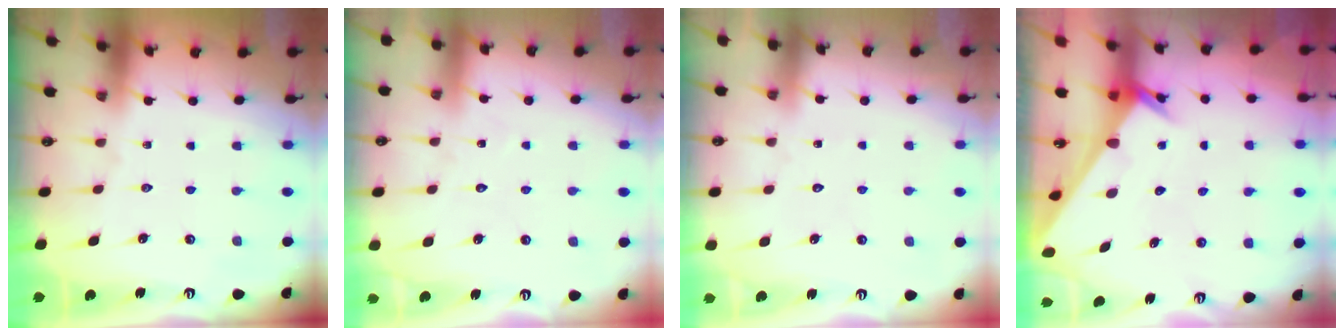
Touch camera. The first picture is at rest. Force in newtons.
{"total": 5.3, "press": 5.2, "slide": 0.4}
{"total": 3.1, "press": 3.1, "slide": 0.3}
{"total": 2.2, "press": 2.2, "slide": 0.1}